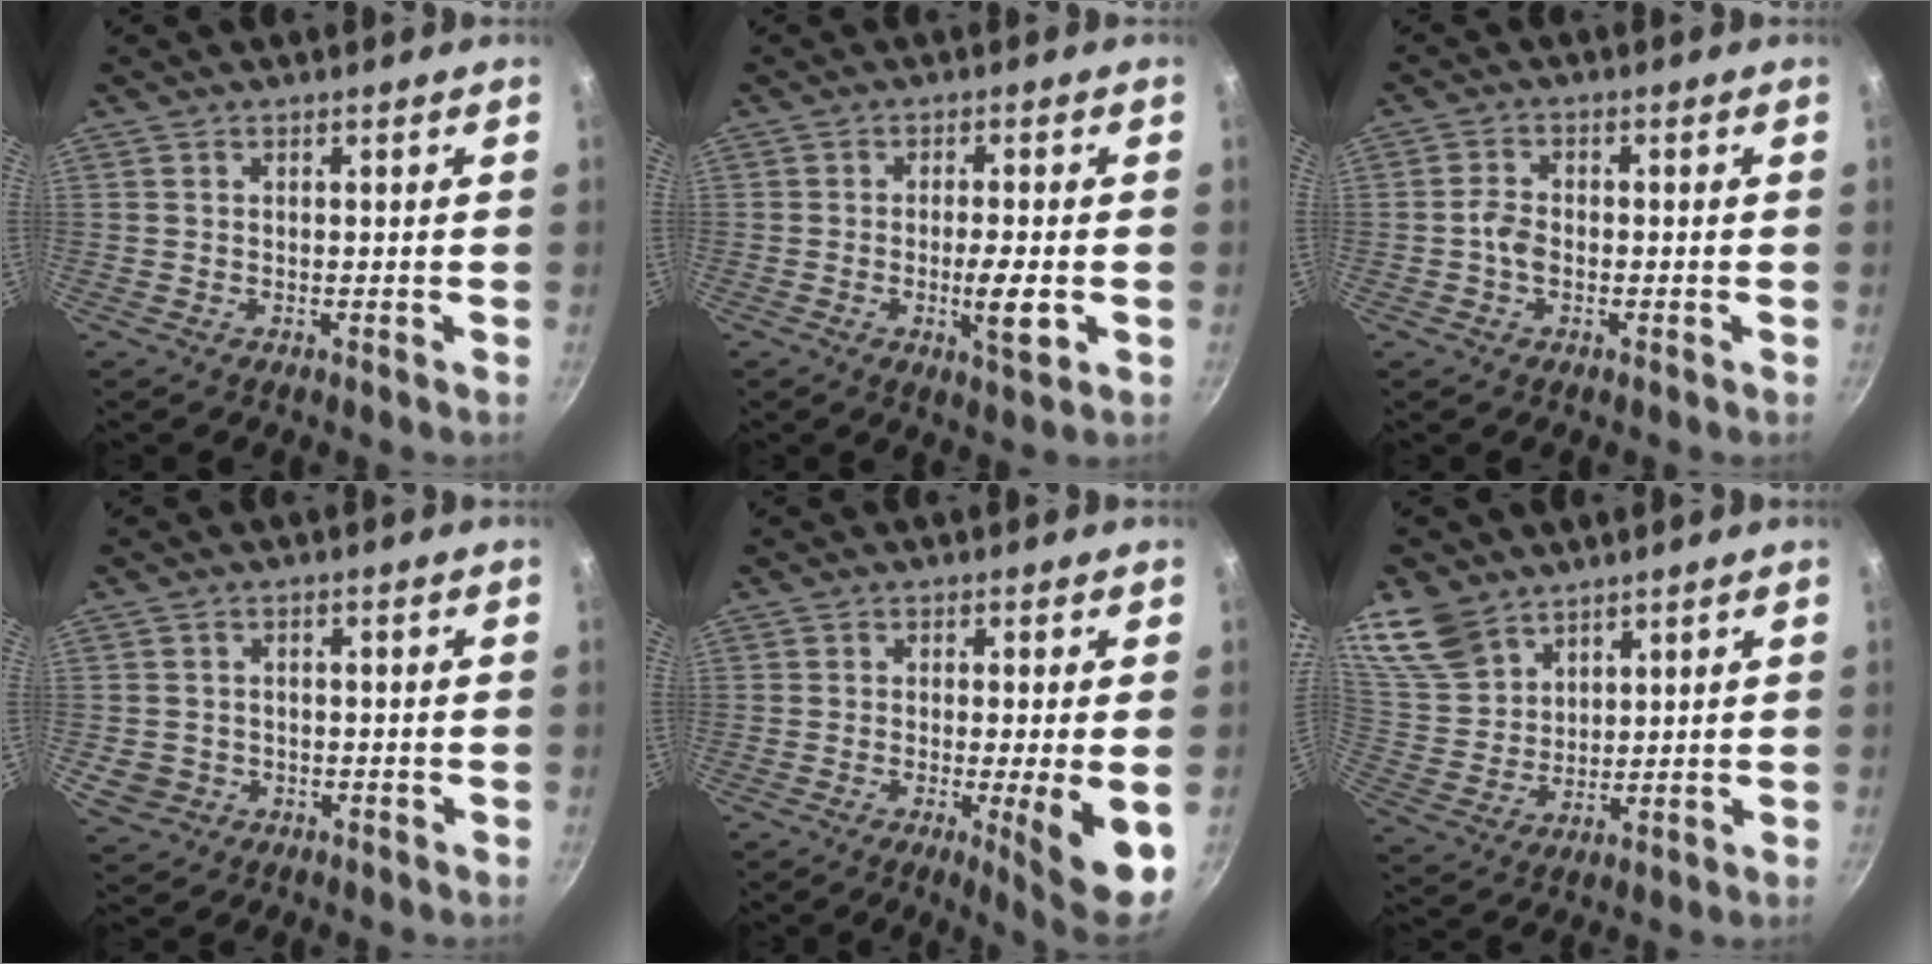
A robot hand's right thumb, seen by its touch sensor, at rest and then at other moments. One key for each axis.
{"total": 6.2, "fx": -1.4, "fy": 1.4, "fz": 5.9, "tx": -0.097, "ty": 0.001, "tz": -0.021}
{"total": 3.1, "fx": -0.8, "fy": 2.0, "fz": 2.2, "tx": -0.047, "ty": 0.013, "tz": -0.018}
{"total": 4.4, "fx": -1.1, "fy": 3.9, "fz": 1.7, "tx": -0.026, "ty": 0.012, "tz": -0.011}
{"total": 8.8, "fx": -1.9, "fy": 0.7, "fz": 8.6, "tx": -0.120, "ty": -0.006, "tz": -0.024}
{"total": 11.4, "fx": 8.1, "fy": 7.1, "fz": 3.8, "tx": -0.055, "ty": -0.030, "tz": 0.173}